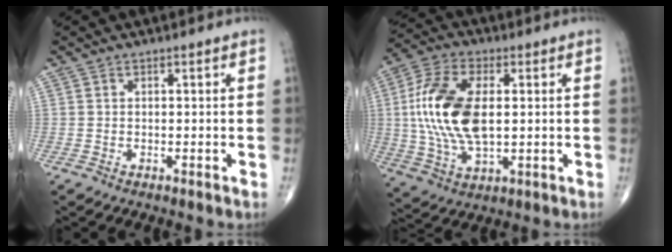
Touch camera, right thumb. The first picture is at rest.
{"total": 17.0, "force": [1.5, 8.8, 14.4], "torque": [-0.299, 0.002, 0.028]}